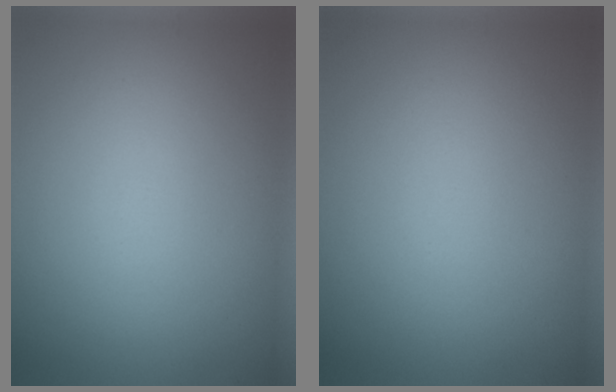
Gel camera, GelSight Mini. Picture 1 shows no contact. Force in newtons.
{"total": 0.0}